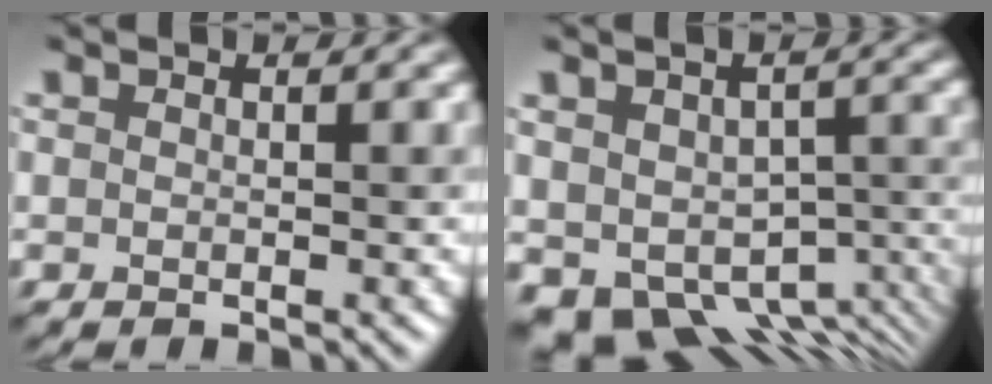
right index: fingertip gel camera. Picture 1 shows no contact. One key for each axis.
{"total": 10.6, "fx": -4.1, "fy": 7.1, "fz": 6.6, "tx": -0.101, "ty": -0.036, "tz": -0.035}